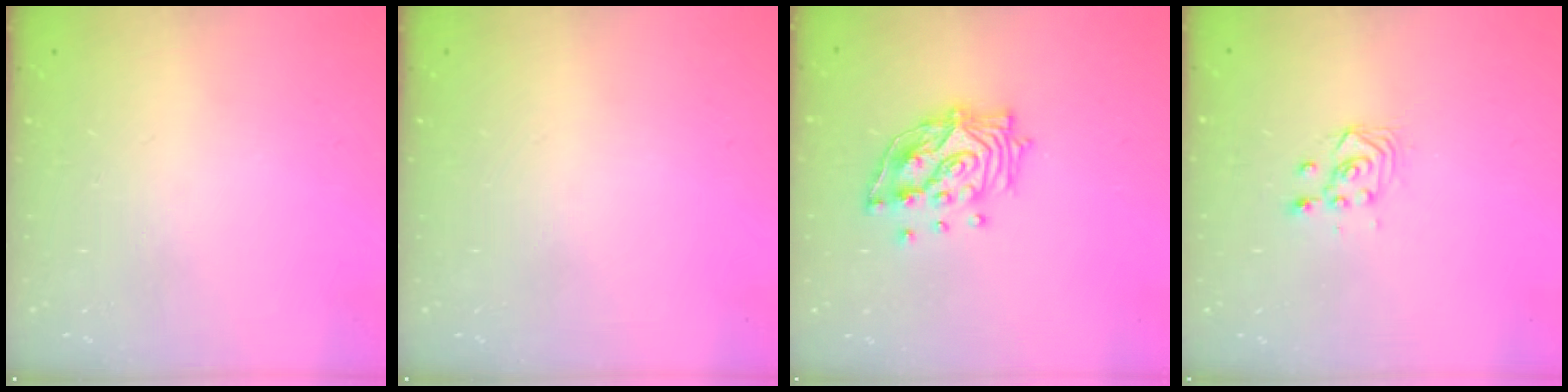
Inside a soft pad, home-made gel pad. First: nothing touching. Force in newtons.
{"total": 0.0}
{"total": 14.2, "press": 14.1, "slide": 1.9}
{"total": 3.2, "press": 2.9, "slide": 1.4}